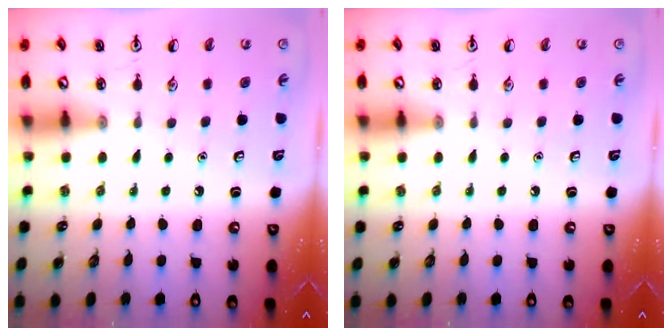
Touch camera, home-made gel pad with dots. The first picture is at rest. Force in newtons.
{"total": 0.0}